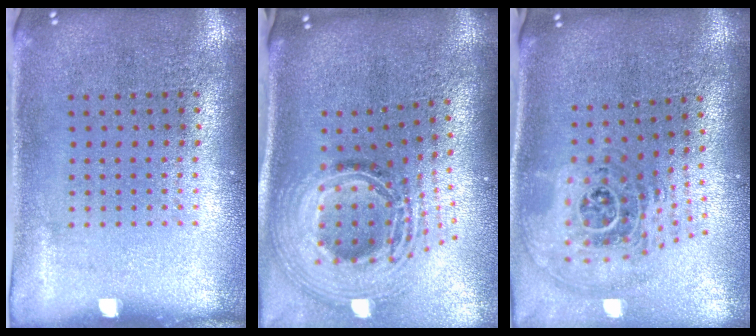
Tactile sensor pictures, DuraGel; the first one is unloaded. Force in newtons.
{"total": 2.9, "press": 2.0, "slide": 2.1}
{"total": 2.0, "press": 1.5, "slide": 1.4}